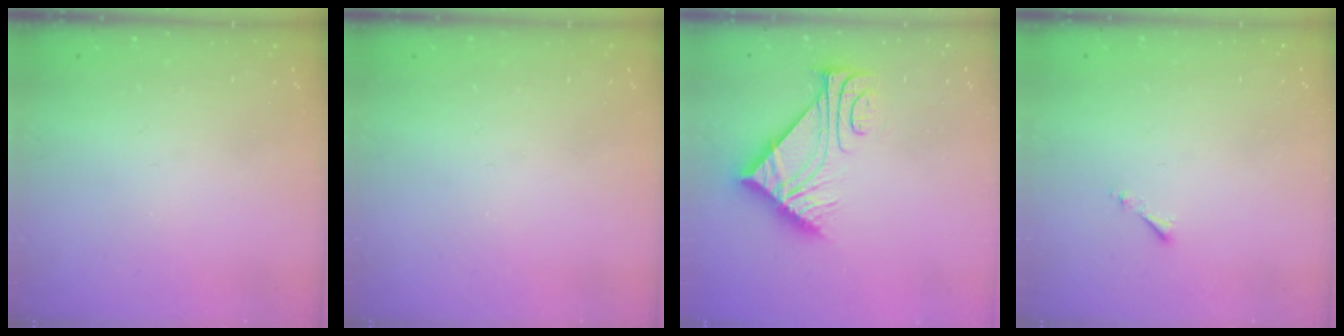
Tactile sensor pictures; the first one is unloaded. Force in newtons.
{"total": 0.0}
{"total": 8.7, "press": 8.7, "slide": 0.1}
{"total": 0.8, "press": 0.7, "slide": 0.3}